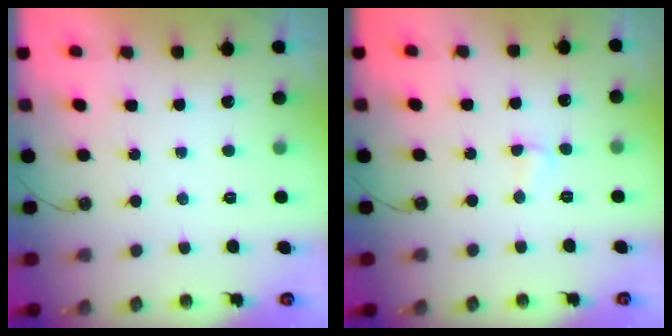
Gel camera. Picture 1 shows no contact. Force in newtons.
{"total": 2.9, "press": 2.9, "slide": 0.6}